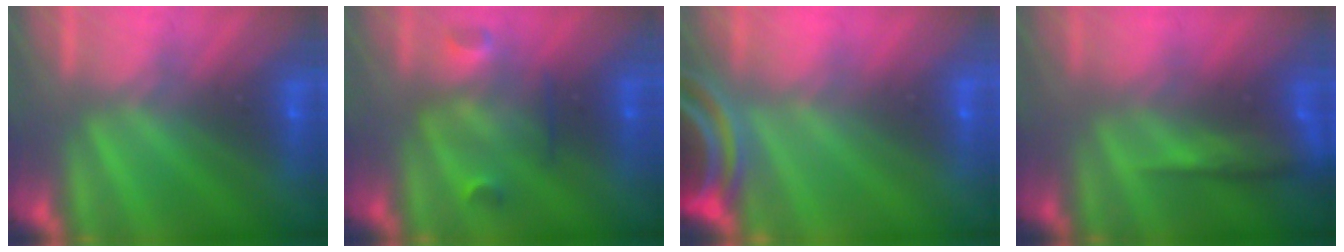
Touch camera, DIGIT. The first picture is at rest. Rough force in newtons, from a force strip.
{"total": 2.9}
{"total": 7.0}
{"total": 9.3}